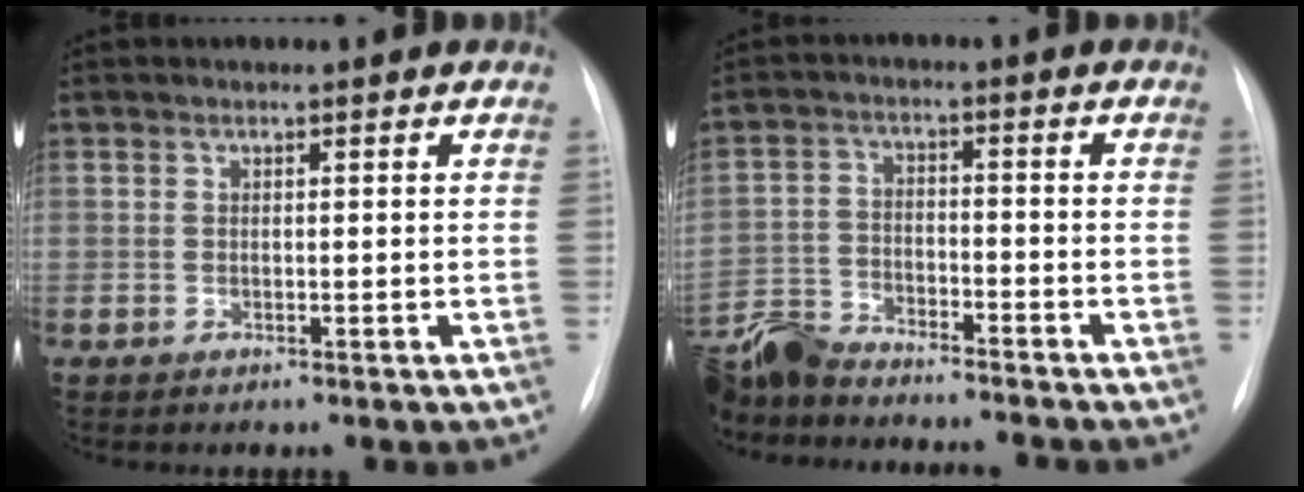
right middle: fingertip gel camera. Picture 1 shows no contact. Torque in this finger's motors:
{"motor_torque": [0.42, -0.43, 0.23, 0.10]}